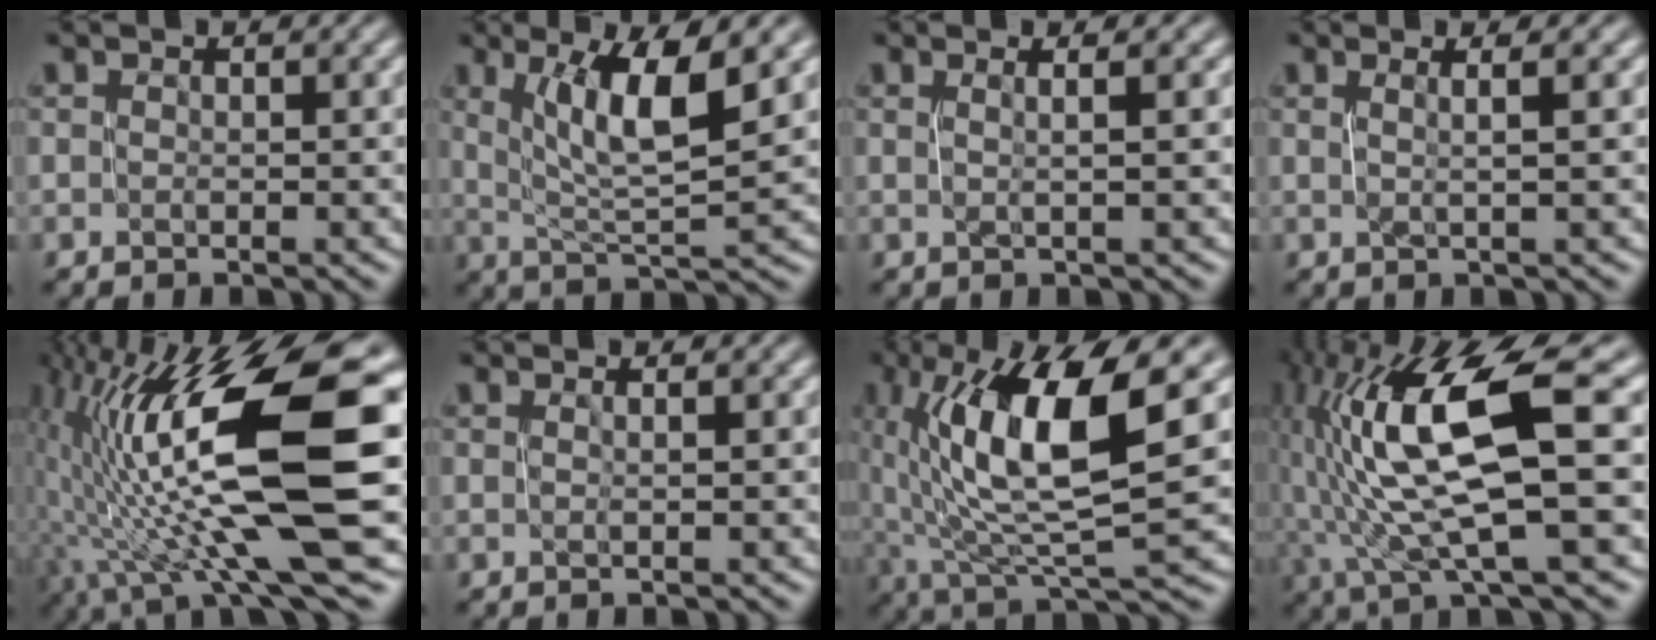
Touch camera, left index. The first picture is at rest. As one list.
[{"total": 7.3, "force": [2.6, 1.6, 6.6], "torque": [-0.105, 0.000, 0.048]}, {"total": 1.6, "force": [0.4, 0.3, 1.5], "torque": [-0.024, 0.006, 0.001]}, {"total": 1.9, "force": [0.5, 0.3, 1.8], "torque": [-0.030, 0.006, 0.005]}, {"total": 15.4, "force": [0.4, 4.1, 14.9], "torque": [-0.267, 0.020, 0.012]}, {"total": 0.6, "force": [0.1, 0.2, 0.6], "torque": [-0.006, 0.006, -0.002]}, {"total": 12.2, "force": [3.1, 3.8, 11.2], "torque": [-0.207, 0.009, 0.065]}, {"total": 13.4, "force": [1.4, 3.4, 12.9], "torque": [-0.254, 0.017, 0.033]}]